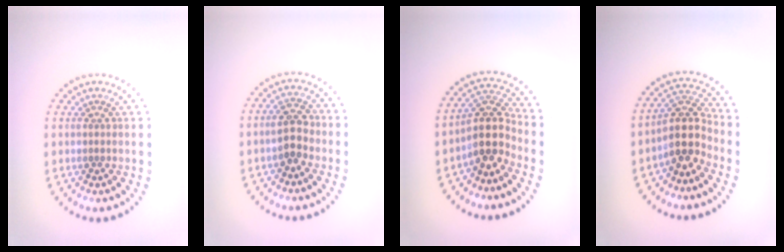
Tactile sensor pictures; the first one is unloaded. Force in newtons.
{"total": 2.6, "press": 2.5, "slide": 0.6}
{"total": 4.2, "press": 3.4, "slide": 2.4}
{"total": 4.1, "press": 3.4, "slide": 2.4}